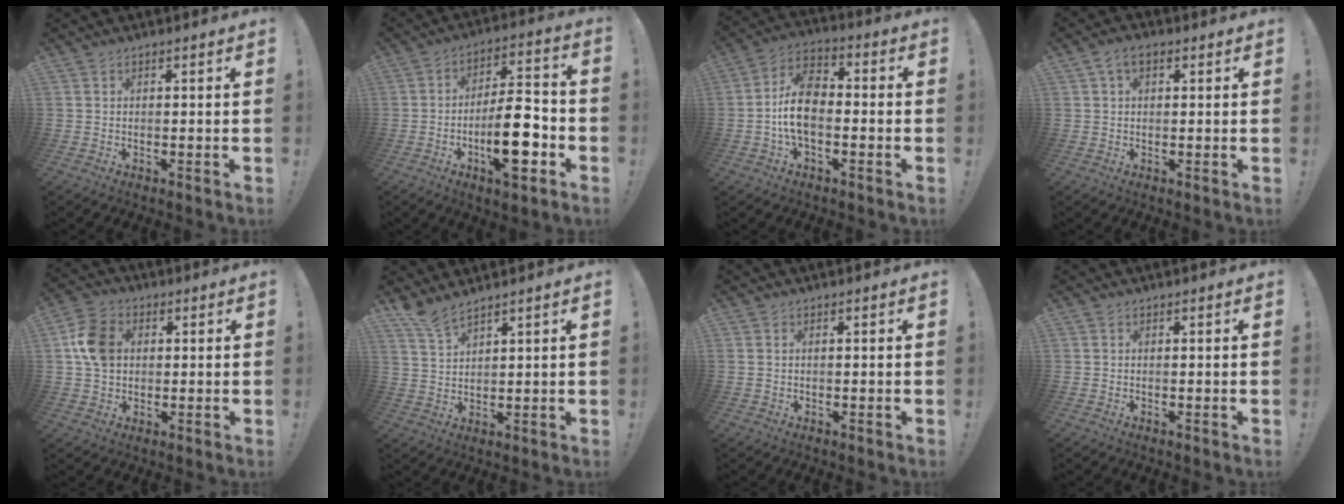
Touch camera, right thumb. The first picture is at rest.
{"total": 16.3, "force": [-5.6, 5.8, 14.2], "torque": [-0.231, 0.021, -0.094]}
{"total": 11.9, "force": [-2.3, 7.1, 9.3], "torque": [-0.169, 0.010, -0.043]}
{"total": 4.1, "force": [1.5, 2.4, 3.0], "torque": [-0.055, 0.007, 0.028]}
{"total": 10.2, "force": [1.7, 8.0, 6.1], "torque": [-0.104, 0.013, 0.036]}
{"total": 5.6, "force": [5.0, 0.7, 2.4], "torque": [-0.045, -0.033, 0.092]}
{"total": 0.7, "force": [0.4, 0.5, 0.3], "torque": [-0.013, 0.004, 0.009]}
{"total": 0.0}